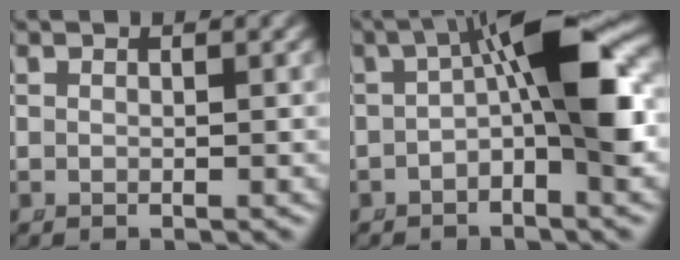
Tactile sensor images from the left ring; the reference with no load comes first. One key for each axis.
{"total": 8.2, "fx": -0.2, "fy": 2.4, "fz": 7.9, "tx": -0.127, "ty": 0.003, "tz": 0.004}